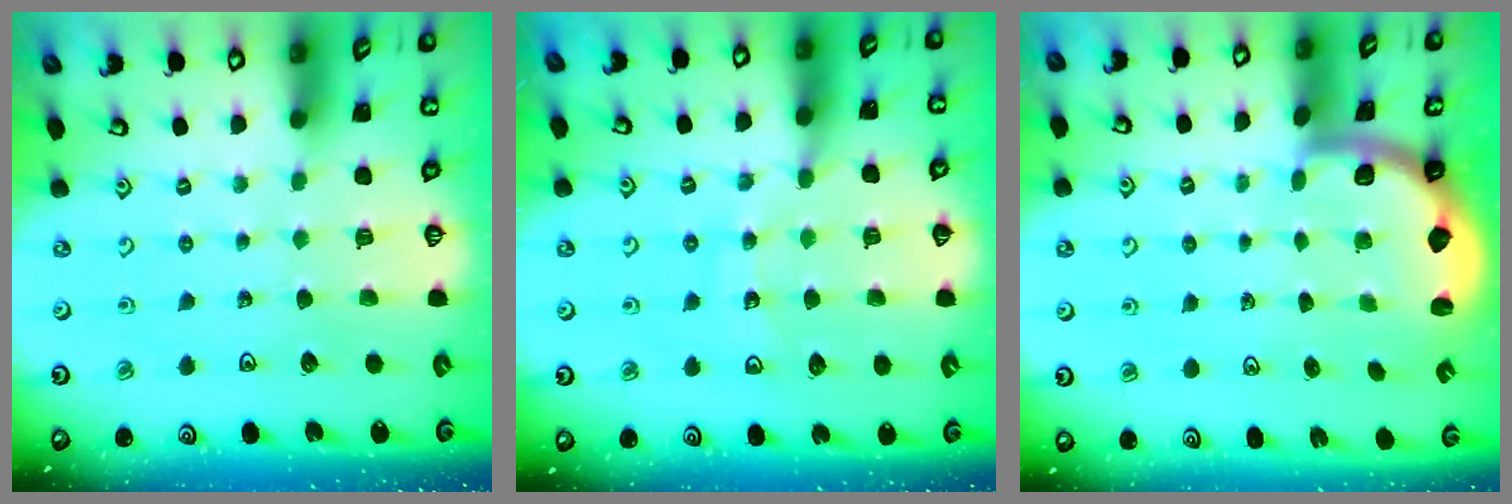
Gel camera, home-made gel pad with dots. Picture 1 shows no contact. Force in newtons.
{"total": 13.0, "press": 12.6, "slide": 3.3}
{"total": 2.0, "press": 2.0, "slide": 0.5}